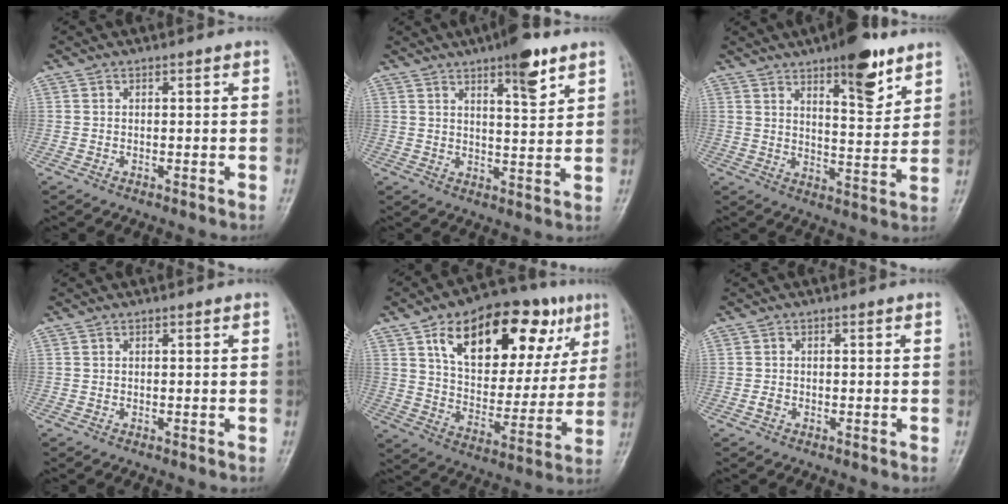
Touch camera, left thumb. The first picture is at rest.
{"total": 8.4, "force": [5.3, 2.1, 6.2], "torque": [-0.080, -0.030, 0.078]}
{"total": 12.1, "force": [7.7, 3.9, 8.5], "torque": [-0.098, -0.047, 0.114]}
{"total": 0.0}
{"total": 25.7, "force": [12.0, 13.5, 18.3], "torque": [-0.231, -0.006, 0.192]}
{"total": 1.1, "force": [-0.5, 0.8, 0.5], "torque": [-0.011, 0.001, -0.010]}